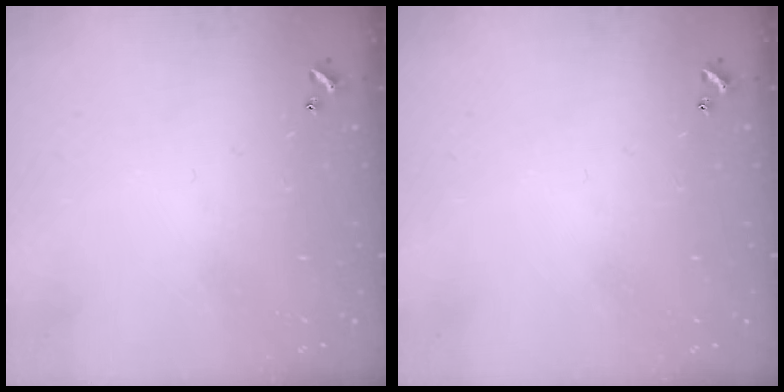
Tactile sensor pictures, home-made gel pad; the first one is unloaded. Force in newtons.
{"total": 0.0}